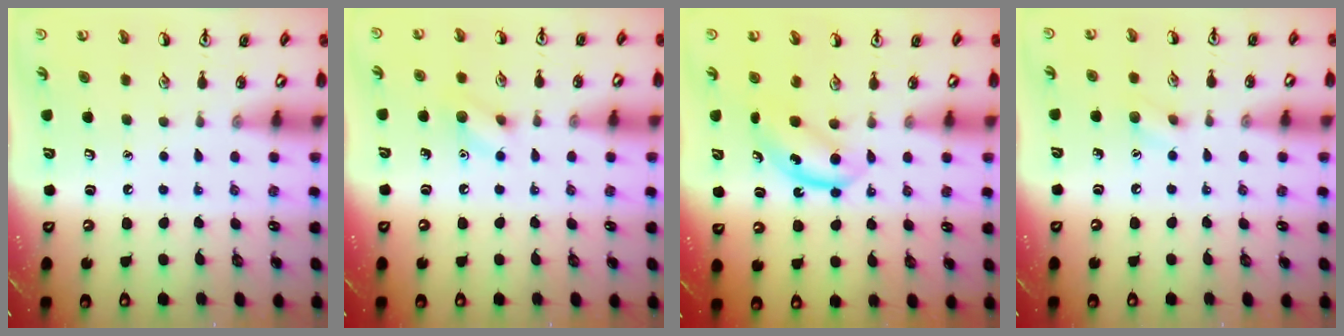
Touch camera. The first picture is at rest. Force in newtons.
{"total": 7.0, "press": 7.0, "slide": 0.8}
{"total": 5.4, "press": 5.4, "slide": 0.8}
{"total": 6.2, "press": 5.9, "slide": 1.9}